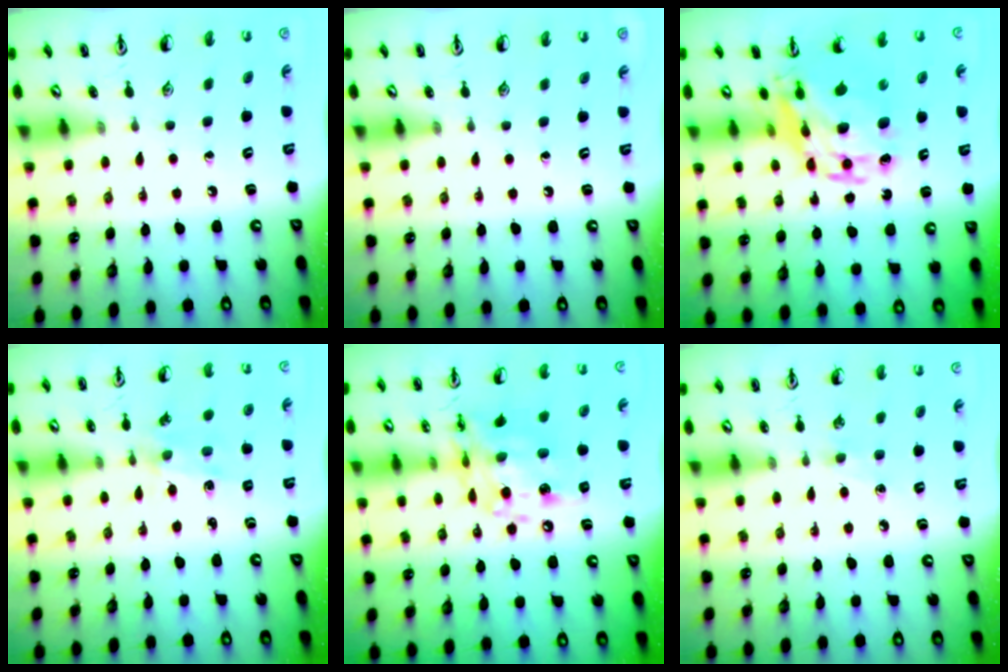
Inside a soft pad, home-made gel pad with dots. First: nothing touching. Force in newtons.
{"total": 0.0}
{"total": 16.4, "press": 16.3, "slide": 2.0}
{"total": 1.6, "press": 1.5, "slide": 0.1}
{"total": 15.0, "press": 14.9, "slide": 1.2}
{"total": 3.7, "press": 3.7, "slide": 0.6}